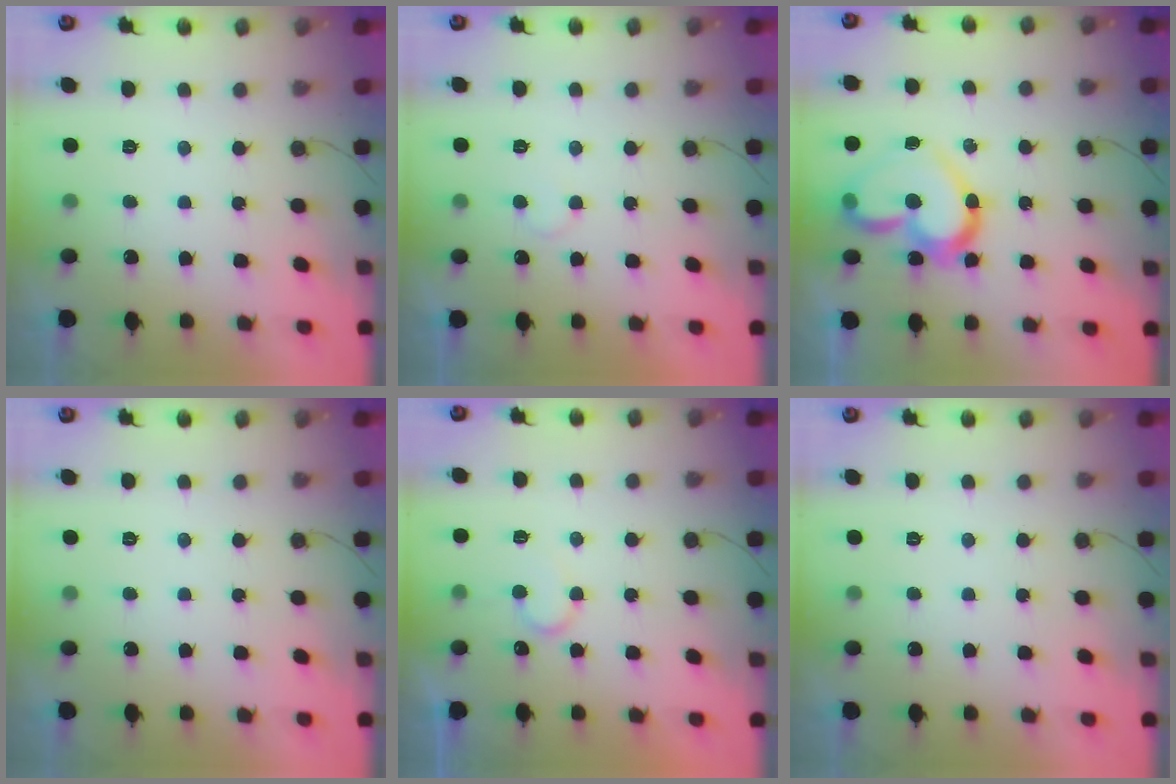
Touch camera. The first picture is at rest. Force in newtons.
{"total": 3.3, "press": 3.3, "slide": 0.3}
{"total": 18.5, "press": 18.4, "slide": 1.9}
{"total": 0.0}
{"total": 6.8, "press": 6.8, "slide": 0.6}
{"total": 0.0}